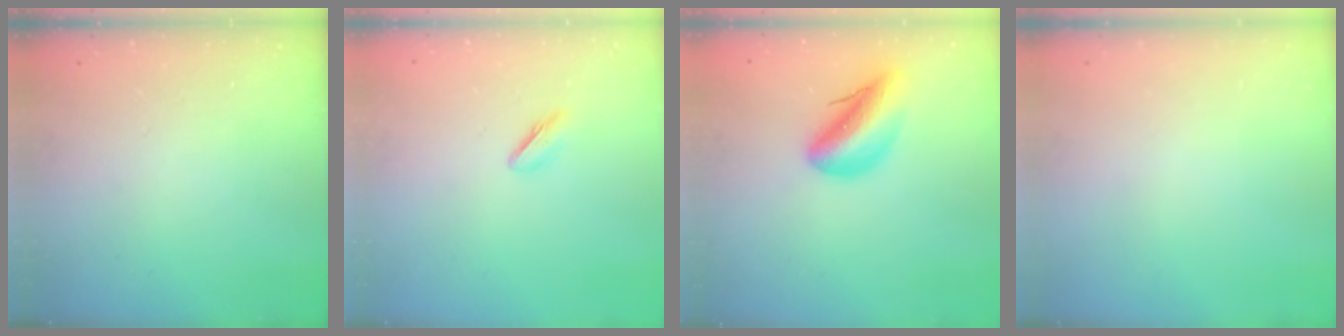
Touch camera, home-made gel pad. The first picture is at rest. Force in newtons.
{"total": 3.6, "press": 3.5, "slide": 1.1}
{"total": 10.7, "press": 10.1, "slide": 3.4}
{"total": 0.0}